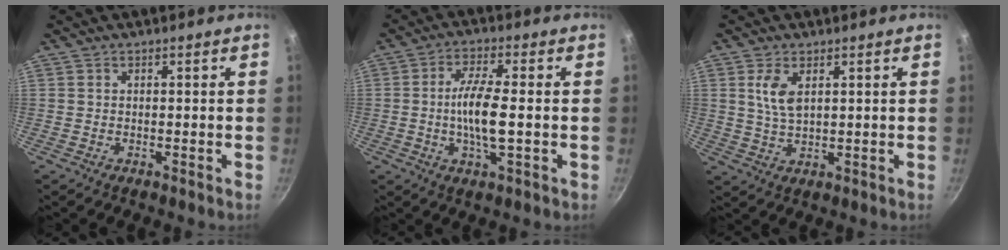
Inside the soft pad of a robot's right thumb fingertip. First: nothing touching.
{"total": 8.6, "force": [-0.6, 2.1, 8.3], "torque": [-0.167, 0.008, -0.018]}
{"total": 5.4, "force": [1.9, 2.7, 4.3], "torque": [-0.082, -0.011, 0.040]}